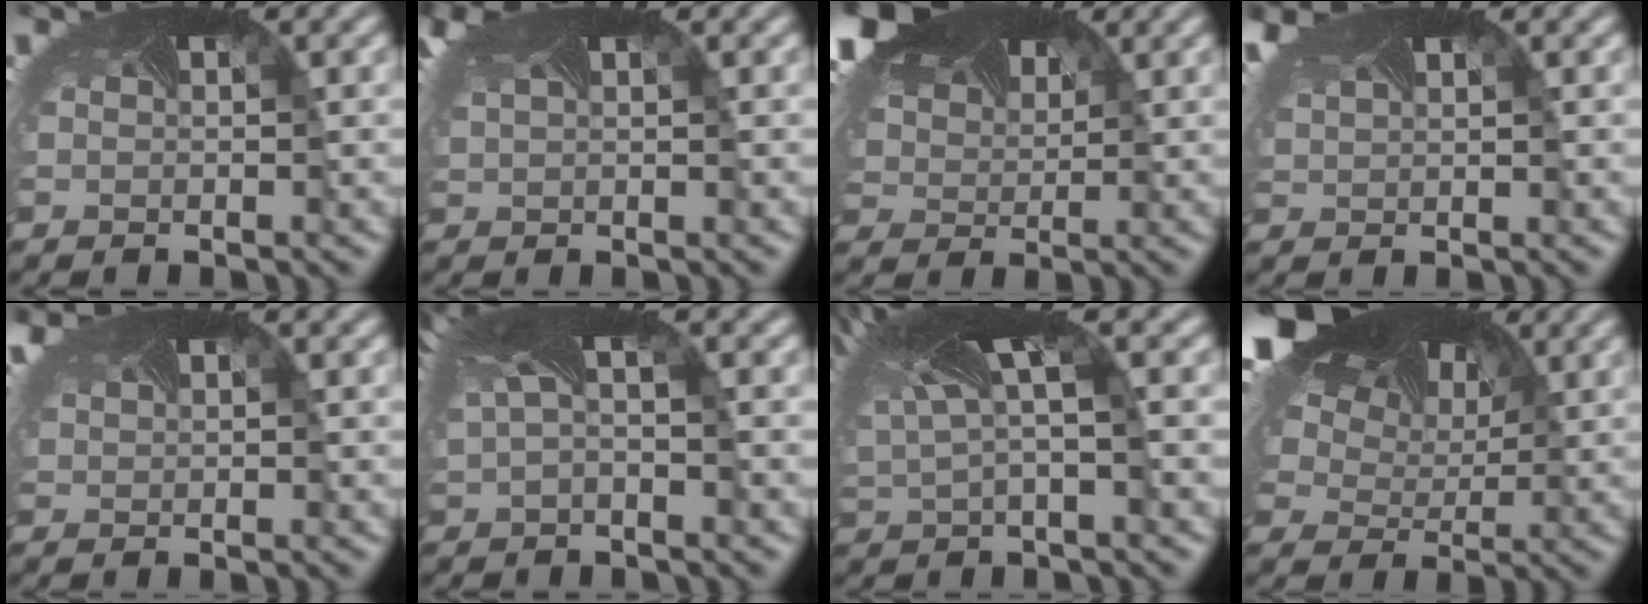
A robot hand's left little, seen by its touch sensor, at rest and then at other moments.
{"total": 4.2, "force": [2.3, 2.0, 2.9], "torque": [-0.100, 0.014, 0.054]}
{"total": 10.8, "force": [6.7, 6.1, 5.9], "torque": [-0.155, 0.021, 0.120]}
{"total": 4.2, "force": [2.6, 1.8, 2.8], "torque": [-0.096, 0.005, 0.055]}
{"total": 2.9, "force": [1.9, 1.1, 1.9], "torque": [-0.067, 0.003, 0.041]}
{"total": 7.0, "force": [2.7, 3.0, 5.7], "torque": [-0.147, 0.007, 0.061]}
{"total": 6.3, "force": [2.9, 1.5, 5.4], "torque": [-0.153, -0.002, 0.065]}
{"total": 17.0, "force": [8.7, 10.7, 9.9], "torque": [-0.253, 0.046, 0.155]}